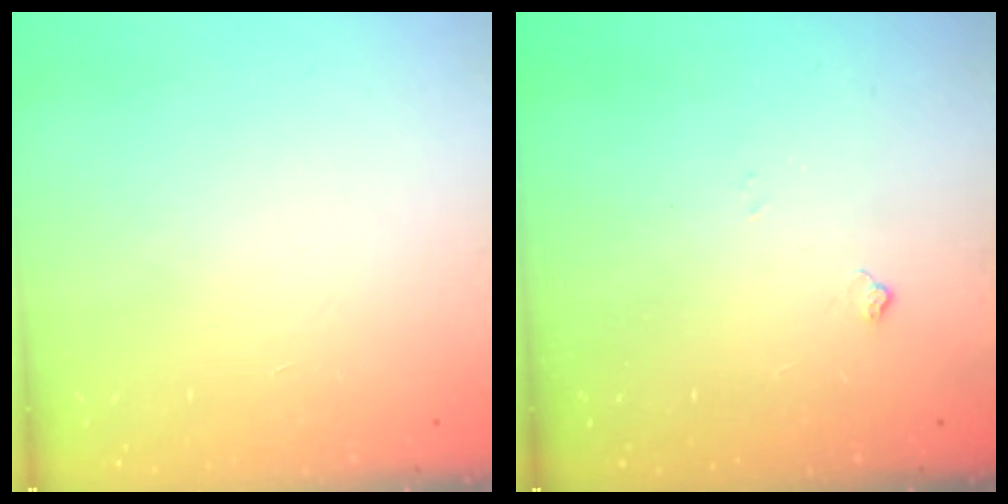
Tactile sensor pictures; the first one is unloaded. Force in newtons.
{"total": 2.5, "press": 2.4, "slide": 0.4}